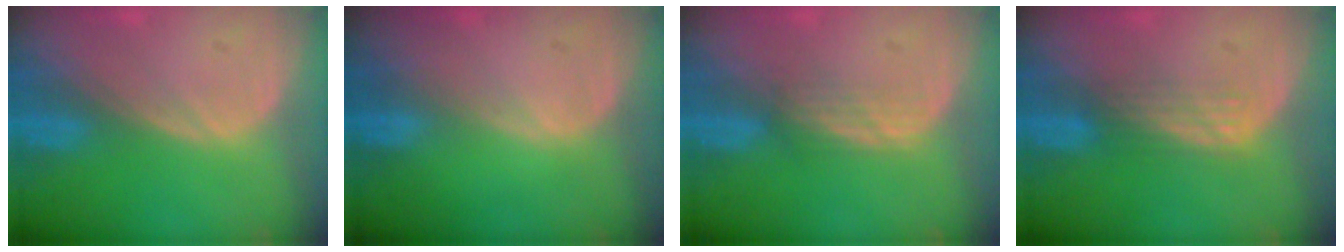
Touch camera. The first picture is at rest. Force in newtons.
{"total": 0.0}
{"total": 2.2, "press": 2.1, "slide": 0.2}
{"total": 2.9, "press": 2.6, "slide": 1.4}